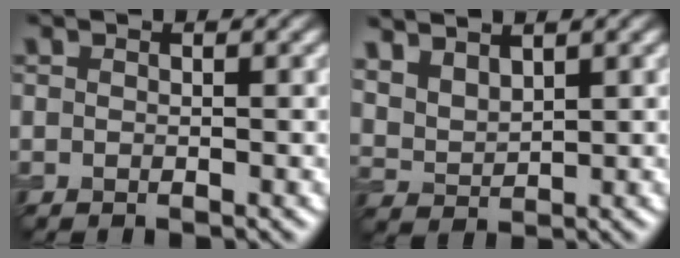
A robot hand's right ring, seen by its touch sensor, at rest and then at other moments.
{"total": 4.4, "force": [3.2, 2.1, 2.2], "torque": [-0.055, 0.012, 0.060]}